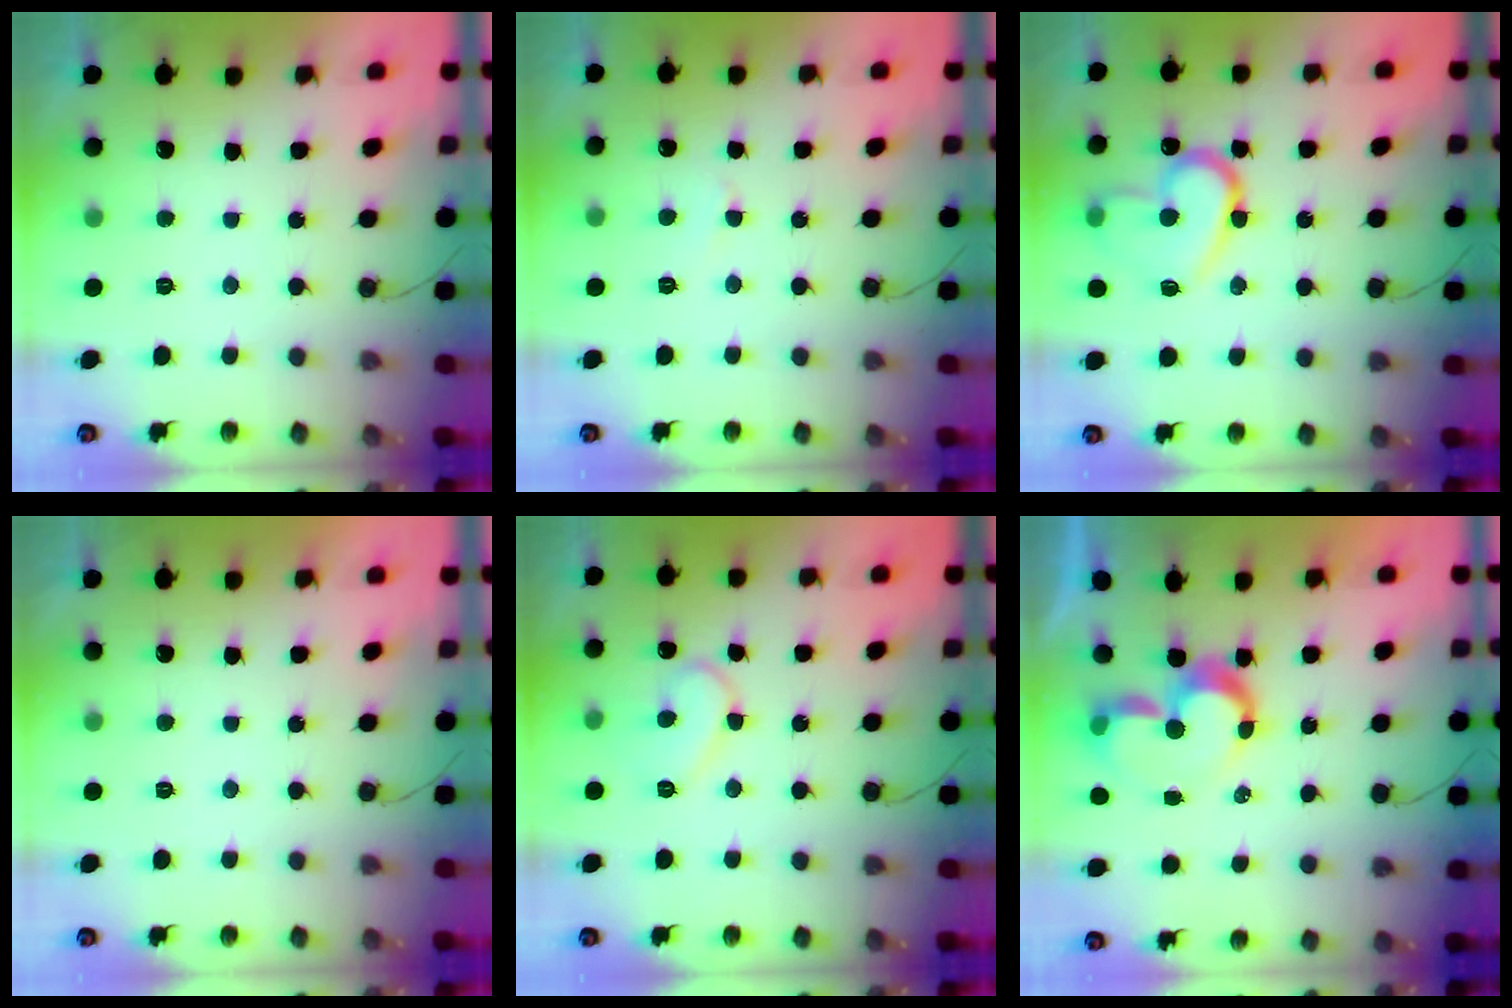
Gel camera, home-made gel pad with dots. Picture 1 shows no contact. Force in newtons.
{"total": 3.0, "press": 3.0, "slide": 0.4}
{"total": 14.7, "press": 14.6, "slide": 1.6}
{"total": 1.7, "press": 1.7, "slide": 0.1}
{"total": 9.5, "press": 9.4, "slide": 0.7}
{"total": 9.0, "press": 8.9, "slide": 0.7}